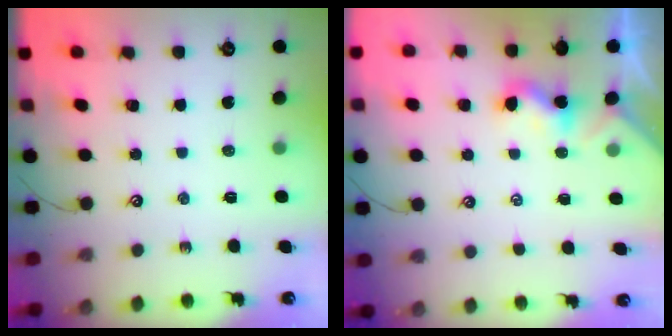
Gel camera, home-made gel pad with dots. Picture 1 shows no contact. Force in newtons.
{"total": 1.7, "press": 1.7, "slide": 0.3}